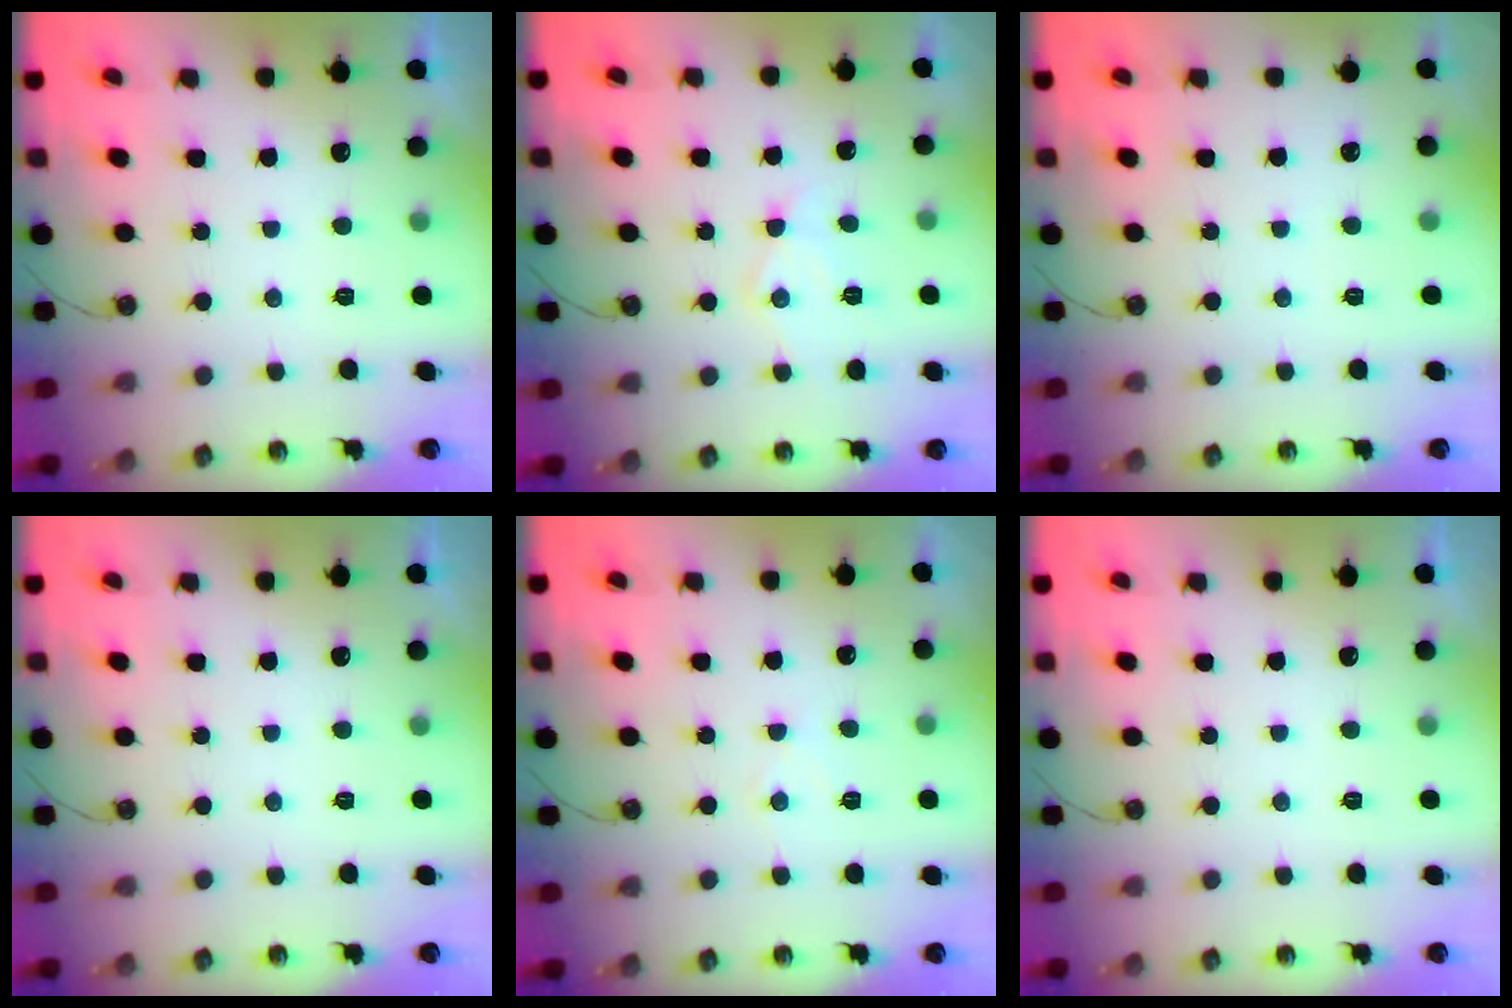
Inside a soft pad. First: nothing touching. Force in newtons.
{"total": 9.3, "press": 9.3, "slide": 0.5}
{"total": 2.5, "press": 2.5, "slide": 0.3}
{"total": 0.0}
{"total": 4.5, "press": 4.5, "slide": 0.5}
{"total": 0.0}